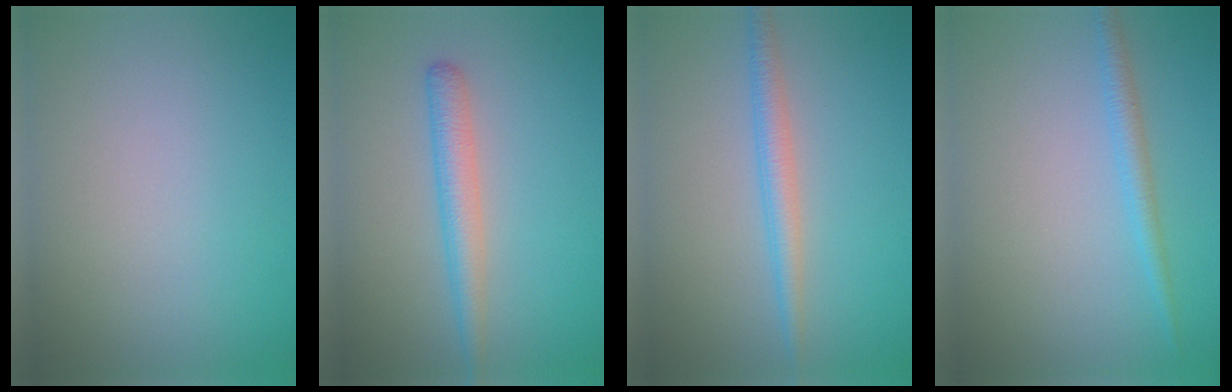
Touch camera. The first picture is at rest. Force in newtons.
{"total": 2.9, "press": 2.9, "slide": 0.1}
{"total": 2.5, "press": 2.5, "slide": 0.0}
{"total": 1.8, "press": 1.8, "slide": 0.1}